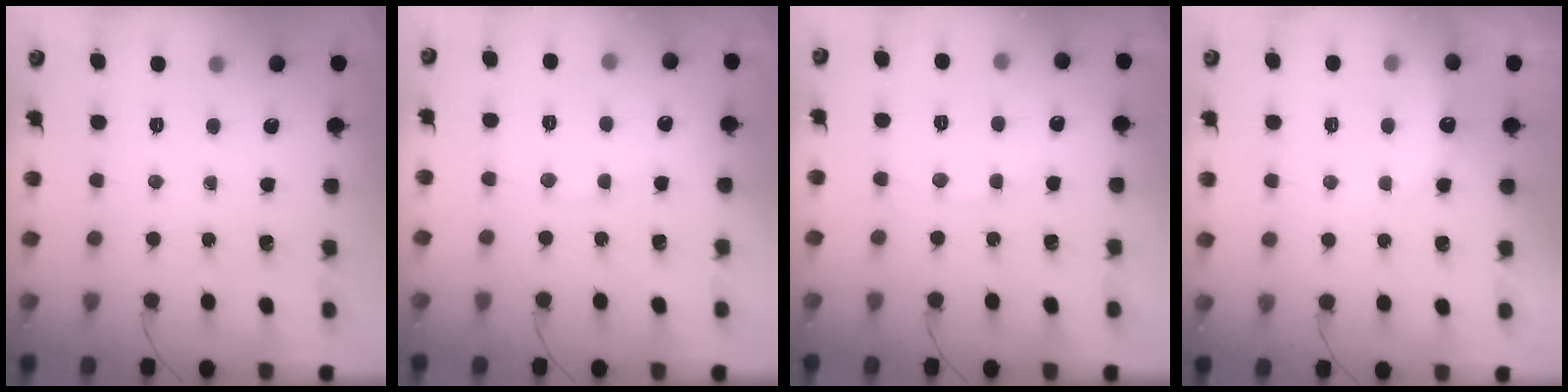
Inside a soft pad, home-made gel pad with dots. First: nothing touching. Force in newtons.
{"total": 6.7, "press": 6.6, "slide": 1.1}
{"total": 8.3, "press": 8.2, "slide": 1.4}
{"total": 6.1, "press": 6.0, "slide": 0.9}